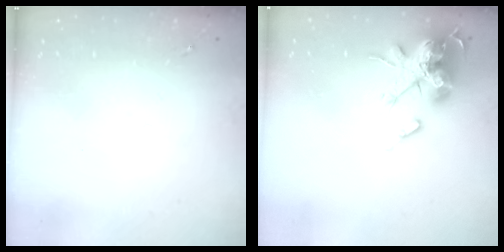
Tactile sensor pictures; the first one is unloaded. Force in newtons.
{"total": 19.6, "press": 19.6, "slide": 0.1}